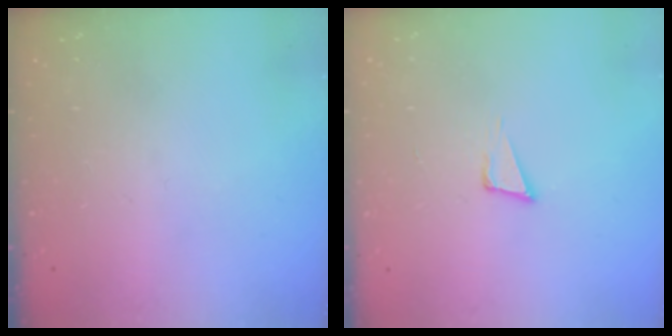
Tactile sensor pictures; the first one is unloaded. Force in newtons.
{"total": 4.0, "press": 2.8, "slide": 2.9}